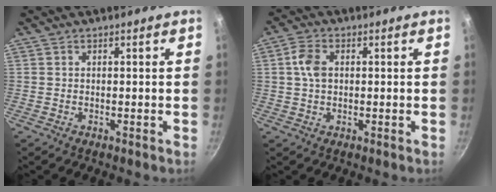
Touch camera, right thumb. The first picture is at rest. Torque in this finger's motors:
{"motor_torque": [0.04, 0.02, 0.11, 0.20, 0.01]}